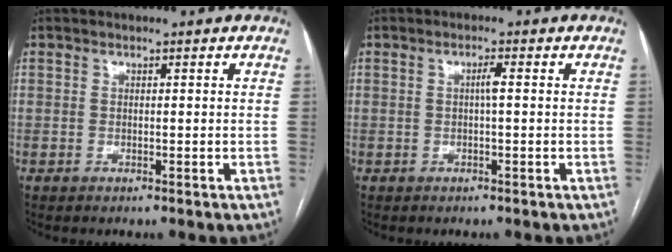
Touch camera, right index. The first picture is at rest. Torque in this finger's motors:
{"motor_torque": [0.28, 0.04, 0.10, 0.03]}